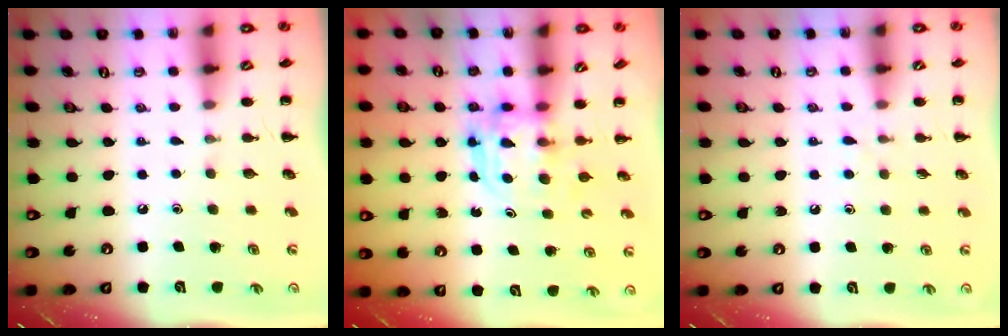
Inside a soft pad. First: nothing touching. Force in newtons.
{"total": 3.6, "press": 3.6, "slide": 0.3}
{"total": 4.3, "press": 4.1, "slide": 1.6}